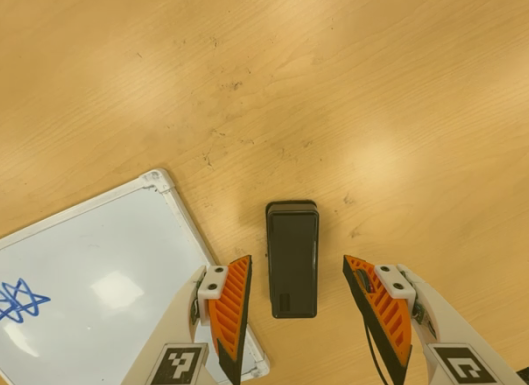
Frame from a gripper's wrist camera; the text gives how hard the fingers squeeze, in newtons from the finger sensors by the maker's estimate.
{"total": 0.0}